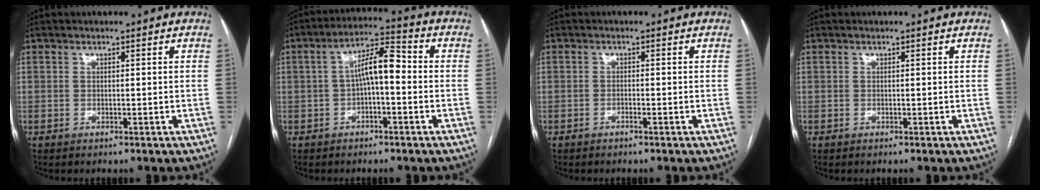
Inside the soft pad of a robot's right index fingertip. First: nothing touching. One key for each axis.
{"total": 7.5, "fx": -0.1, "fy": 2.0, "fz": 7.2, "tx": -0.127, "ty": 0.031, "tz": -0.004}
{"total": 0.8, "fx": -0.6, "fy": -0.1, "fz": 0.5, "tx": -0.011, "ty": 0.002, "tz": -0.011}
{"total": 0.0}